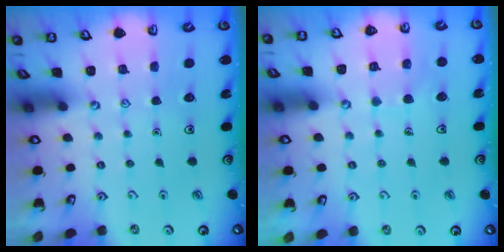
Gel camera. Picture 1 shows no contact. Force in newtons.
{"total": 5.9, "press": 5.9, "slide": 0.4}